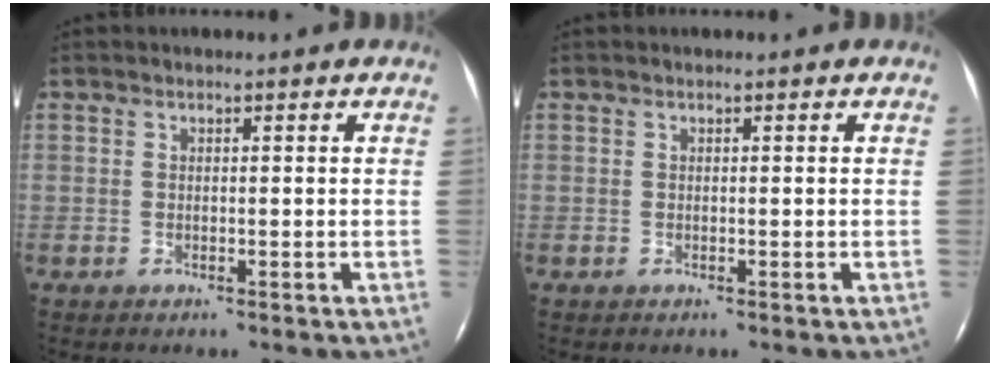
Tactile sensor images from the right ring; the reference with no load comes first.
{"total": 0.0}